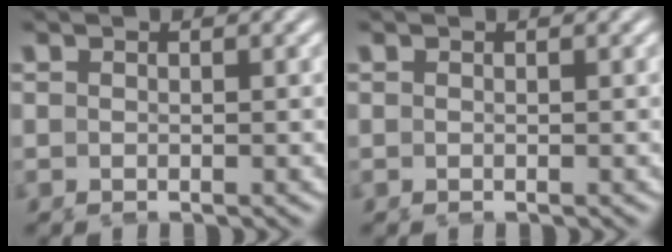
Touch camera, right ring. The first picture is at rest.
{"total": 0.0}